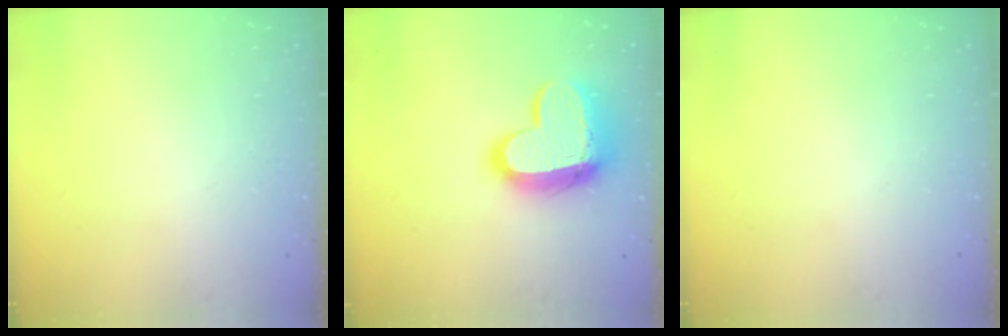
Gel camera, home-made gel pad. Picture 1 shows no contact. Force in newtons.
{"total": 16.2, "press": 16.1, "slide": 1.3}
{"total": 0.0}